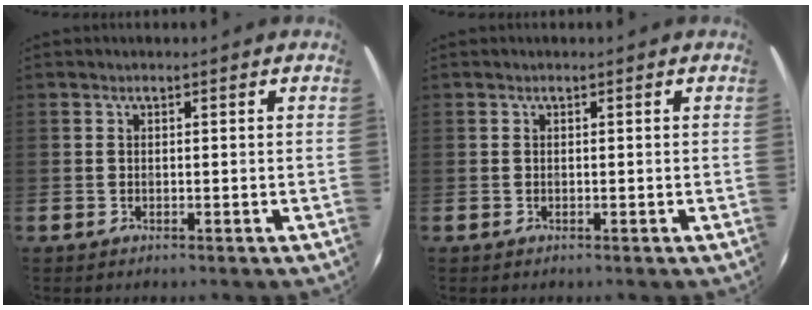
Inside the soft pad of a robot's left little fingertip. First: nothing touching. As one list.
[{"total": 0.0}]